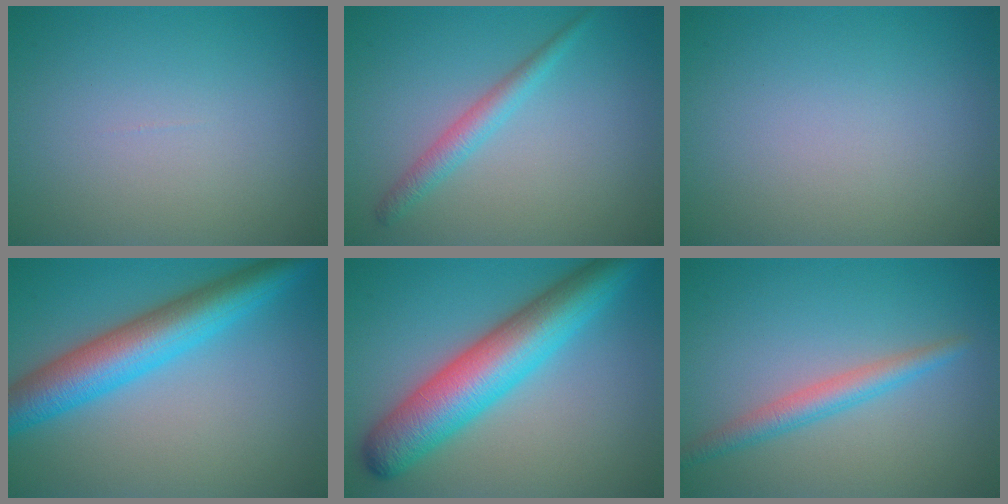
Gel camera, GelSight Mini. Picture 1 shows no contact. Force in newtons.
{"total": 2.2, "press": 2.2, "slide": 0.1}
{"total": 0.0}
{"total": 7.5, "press": 7.5, "slide": 0.1}
{"total": 8.9, "press": 8.9, "slide": 0.2}
{"total": 2.6, "press": 2.6, "slide": 0.1}